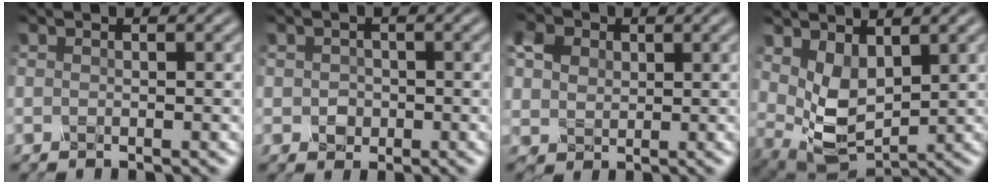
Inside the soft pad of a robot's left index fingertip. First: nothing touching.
{"total": 0.7, "force": [-0.3, 0.4, -0.5], "torque": [-0.003, 0.003, -0.001]}
{"total": 3.8, "force": [2.1, 2.9, 1.4], "torque": [-0.065, 0.020, 0.039]}
{"total": 3.9, "force": [1.9, 2.0, 2.7], "torque": [-0.078, -0.007, 0.052]}